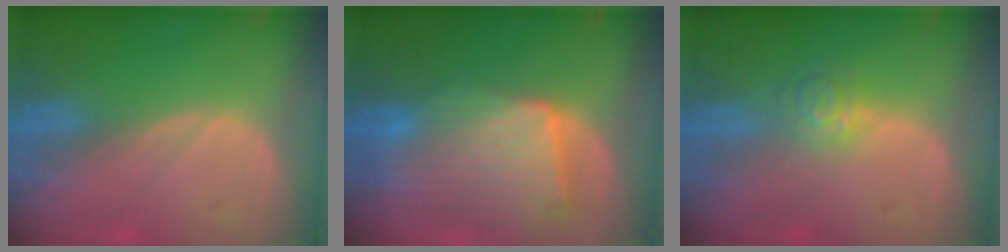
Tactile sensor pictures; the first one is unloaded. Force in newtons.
{"total": 10.4, "press": 9.1, "slide": 5.0}
{"total": 3.9, "press": 3.6, "slide": 1.6}